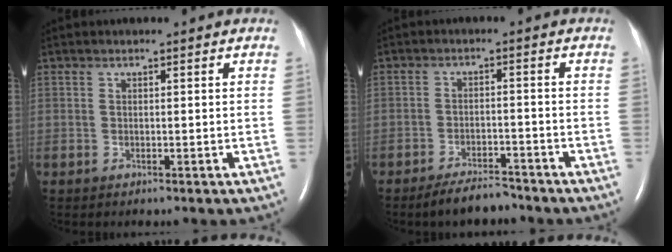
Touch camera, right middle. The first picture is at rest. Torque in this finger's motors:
{"motor_torque": [0.24, -0.24, 0.03, 0.01]}